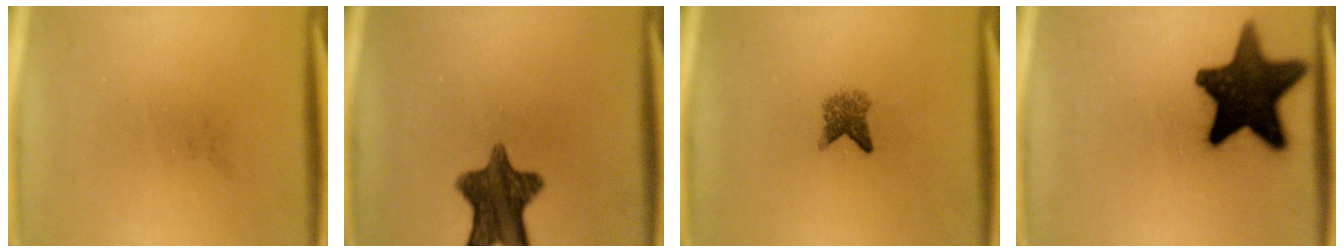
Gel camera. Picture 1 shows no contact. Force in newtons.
{"total": 10.9}
{"total": 2.7}
{"total": 16.7}